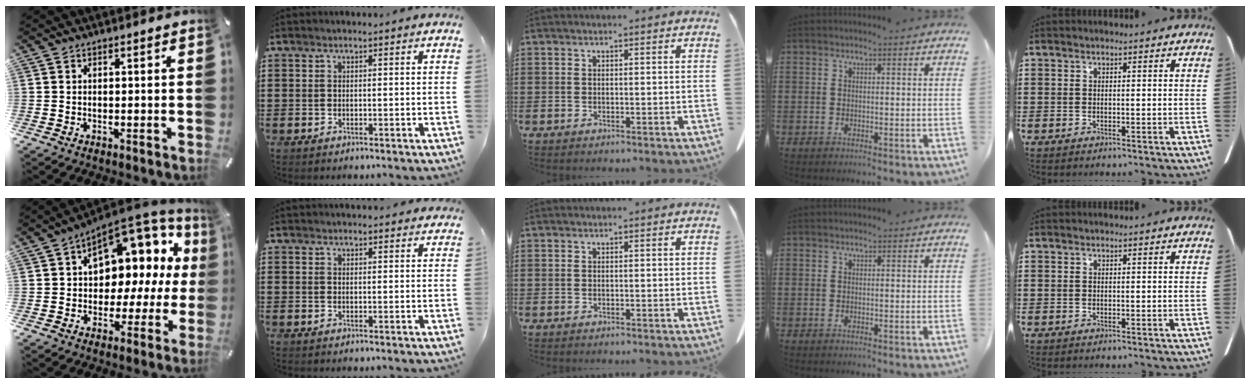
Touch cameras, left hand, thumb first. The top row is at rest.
{"thumb": {"total": 12.4, "force": [6.2, 8.3, 6.8], "torque": [-0.077, -0.067, 0.108]}, "index": {"total": 1.8, "force": [1.8, 0.2, 0.0], "torque": [-0.006, 0.002, 0.035]}}